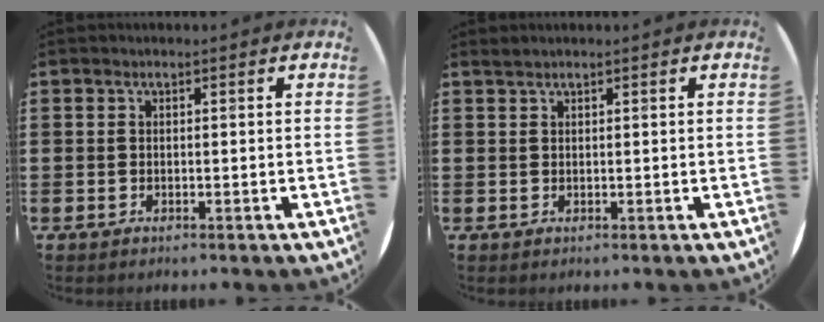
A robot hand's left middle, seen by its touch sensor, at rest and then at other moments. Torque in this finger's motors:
{"motor_torque": [0.00, 0.05, -0.03, 0.00]}